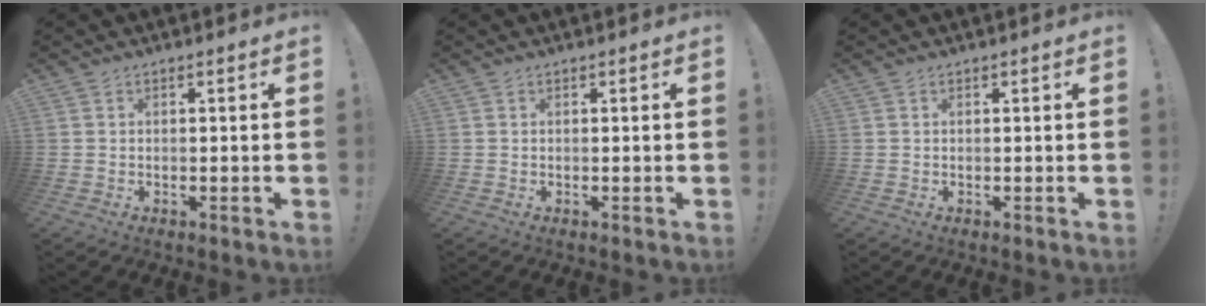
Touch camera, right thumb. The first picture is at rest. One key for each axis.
{"total": 0.0}
{"total": 0.0}